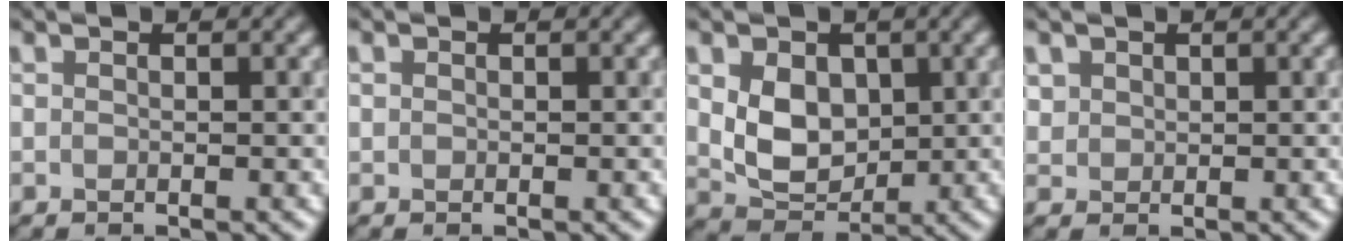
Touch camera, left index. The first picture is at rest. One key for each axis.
{"total": 1.1, "fx": -0.3, "fy": -0.6, "fz": -0.9, "tx": -0.004, "ty": 0.001, "tz": 0.014}
{"total": 3.1, "fx": 0.3, "fy": 2.5, "fz": 1.9, "tx": -0.059, "ty": -0.009, "tz": 0.034}
{"total": 1.1, "fx": 0.2, "fy": -0.1, "fz": -1.1, "tx": -0.001, "ty": 0.001, "tz": 0.033}